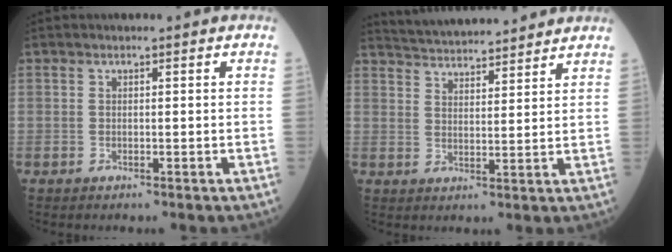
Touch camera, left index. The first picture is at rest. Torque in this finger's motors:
{"motor_torque": [0.06, -1.05, 0.25, 0.06]}